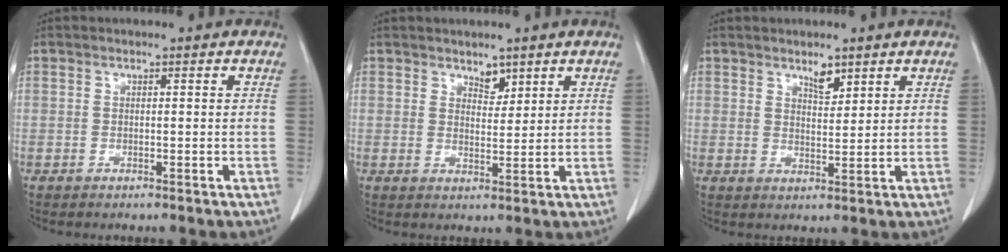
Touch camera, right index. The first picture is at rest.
{"total": 2.5, "force": [2.0, 1.3, 1.0], "torque": [-0.012, -0.007, 0.034]}
{"total": 2.8, "force": [2.1, 1.0, 1.6], "torque": [-0.028, -0.007, 0.039]}